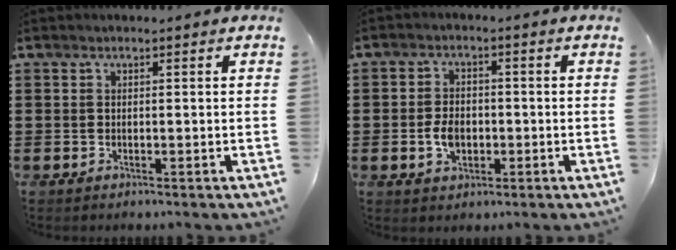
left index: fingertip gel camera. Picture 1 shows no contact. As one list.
[{"total": 4.1, "force": [-0.9, 2.8, 2.9], "torque": [-0.064, 0.001, -0.017]}]